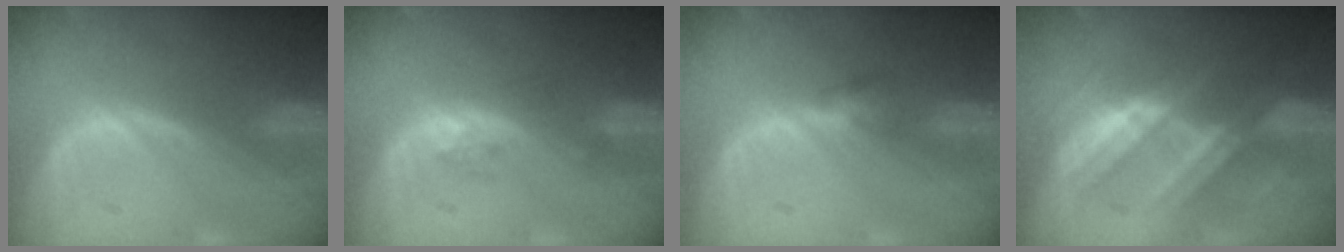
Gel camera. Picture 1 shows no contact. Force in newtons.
{"total": 1.9, "press": 1.9, "slide": 0.2}
{"total": 2.5, "press": 2.5, "slide": 0.5}
{"total": 7.2, "press": 7.2, "slide": 0.8}